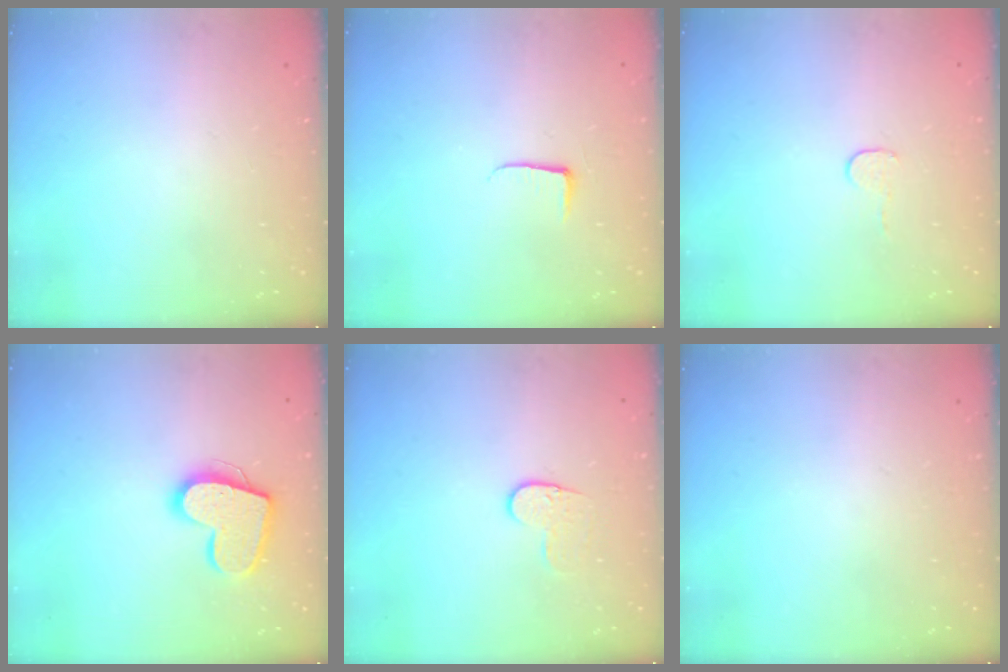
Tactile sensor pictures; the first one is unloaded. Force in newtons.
{"total": 4.0, "press": 4.0, "slide": 0.5}
{"total": 3.7, "press": 3.7, "slide": 0.3}
{"total": 14.9, "press": 14.9, "slide": 1.0}
{"total": 5.8, "press": 5.7, "slide": 0.4}
{"total": 0.0}